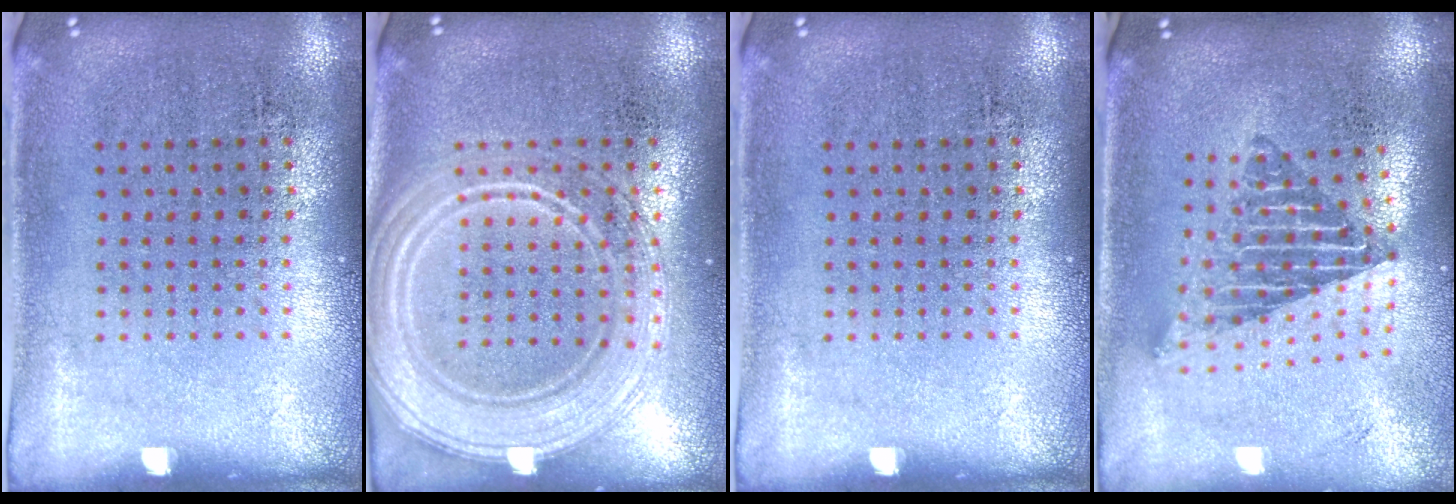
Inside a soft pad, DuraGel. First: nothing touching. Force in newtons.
{"total": 3.7, "press": 3.7, "slide": 0.5}
{"total": 0.0}
{"total": 2.0, "press": 1.6, "slide": 1.3}